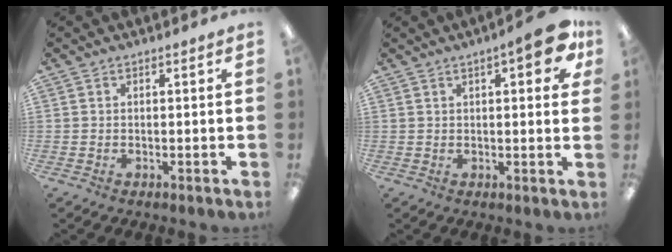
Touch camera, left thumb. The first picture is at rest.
{"total": 8.4, "force": [3.6, 2.8, 7.0], "torque": [-0.087, -0.008, 0.055]}